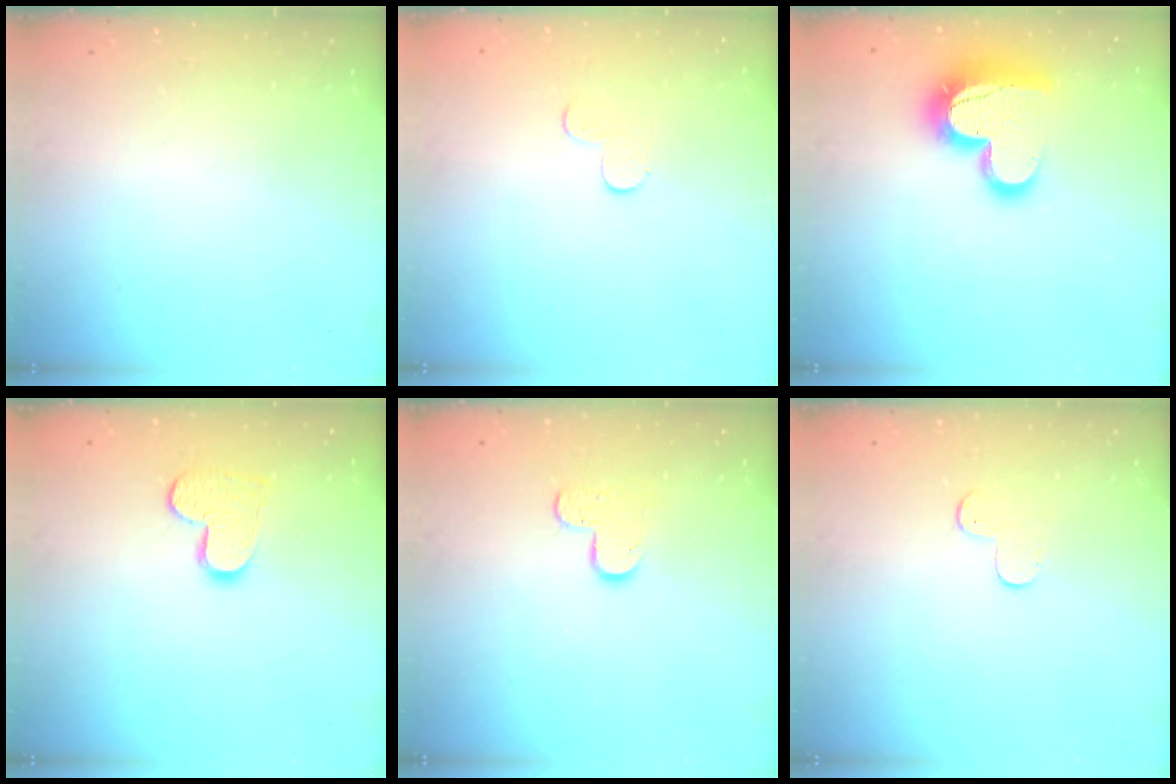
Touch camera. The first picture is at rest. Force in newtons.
{"total": 3.7, "press": 3.7, "slide": 0.4}
{"total": 17.7, "press": 17.7, "slide": 1.5}
{"total": 9.4, "press": 9.4, "slide": 0.6}
{"total": 5.5, "press": 5.5, "slide": 0.5}
{"total": 5.9, "press": 5.9, "slide": 0.5}